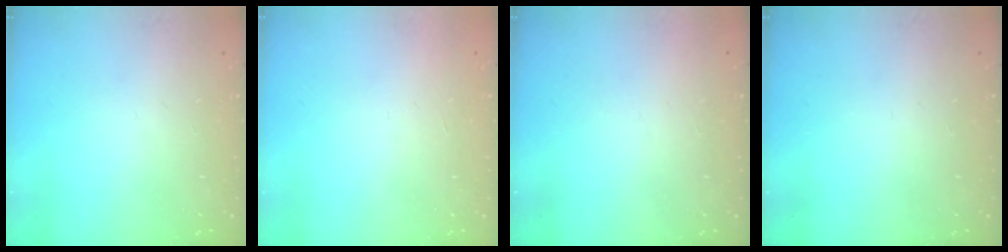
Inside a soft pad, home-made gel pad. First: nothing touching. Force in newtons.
{"total": 1.7, "press": 1.7, "slide": 0.1}
{"total": 1.5, "press": 1.5, "slide": 0.1}
{"total": 0.0}